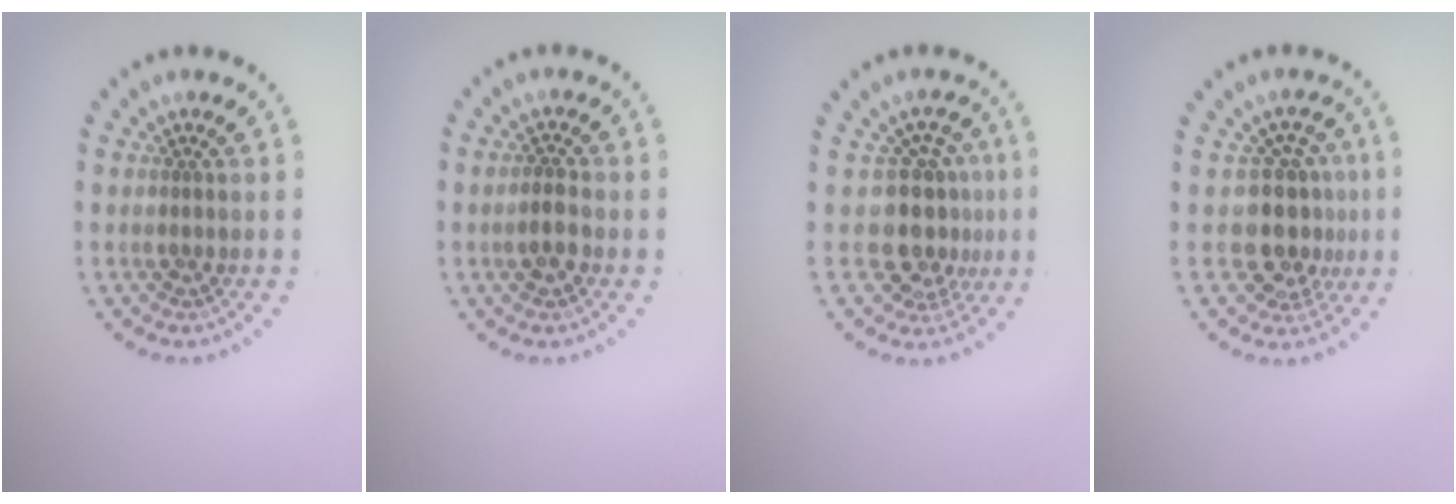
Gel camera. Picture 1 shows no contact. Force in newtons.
{"total": 1.9, "press": 1.8, "slide": 0.3}
{"total": 4.1, "press": 3.3, "slide": 2.5}
{"total": 4.2, "press": 3.6, "slide": 2.2}